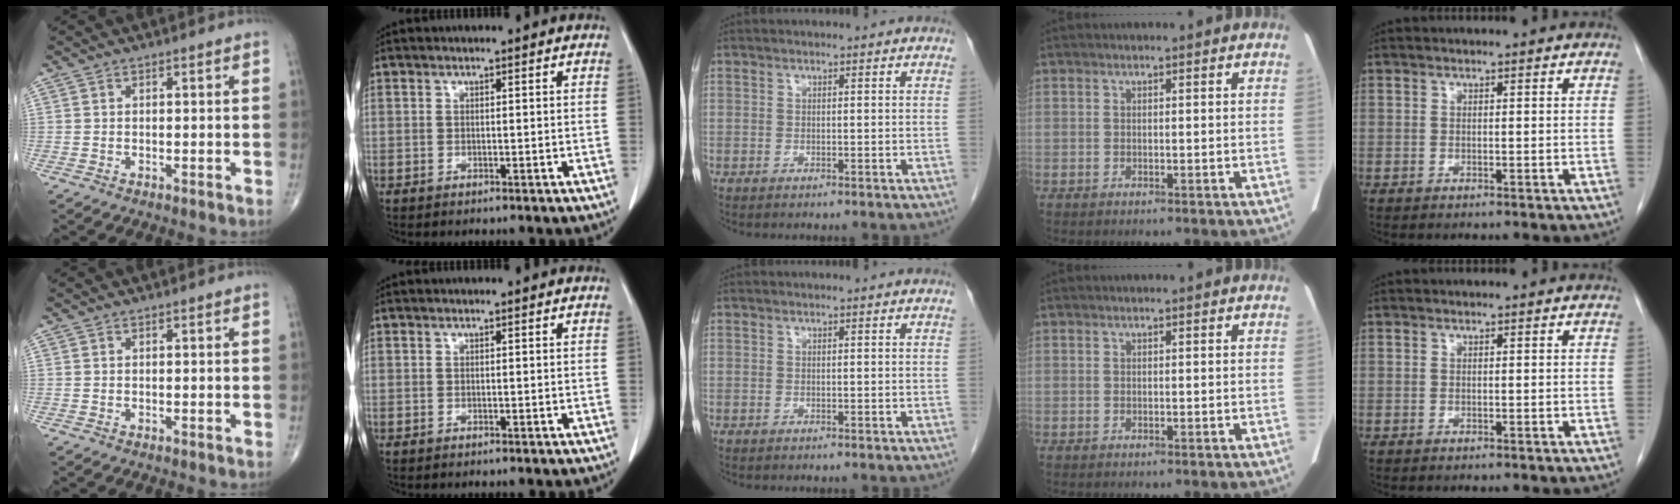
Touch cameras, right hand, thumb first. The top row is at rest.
{}